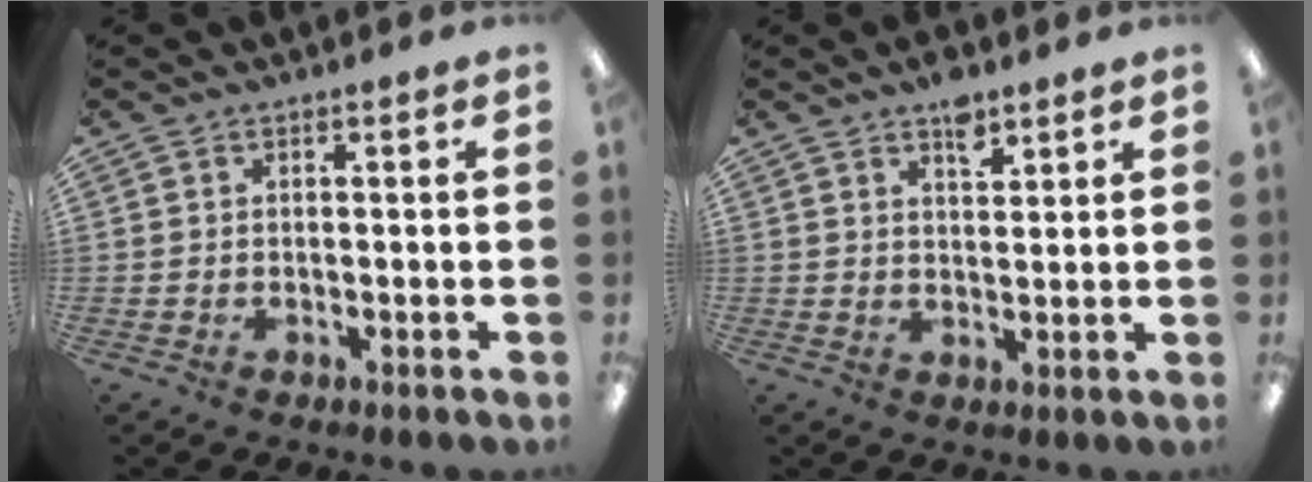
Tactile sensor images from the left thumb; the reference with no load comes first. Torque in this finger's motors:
{"motor_torque": [0.36, 0.15, 0.33, -0.28, 0.01]}